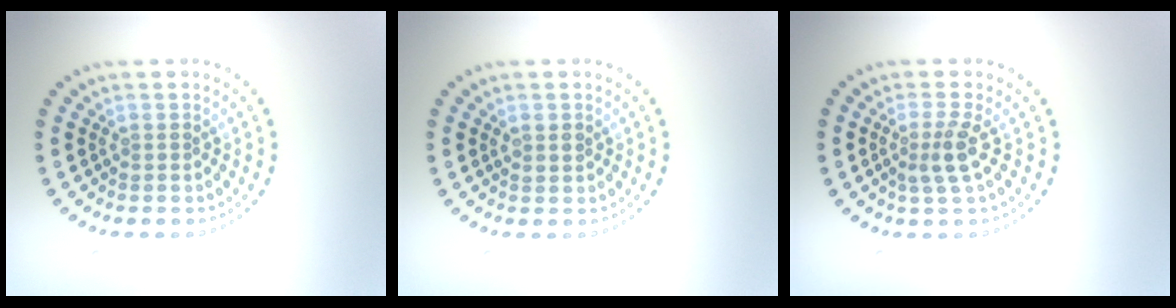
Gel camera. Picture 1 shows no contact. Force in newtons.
{"total": 1.1, "press": 1.0, "slide": 0.4}
{"total": 2.5, "press": 1.9, "slide": 1.6}